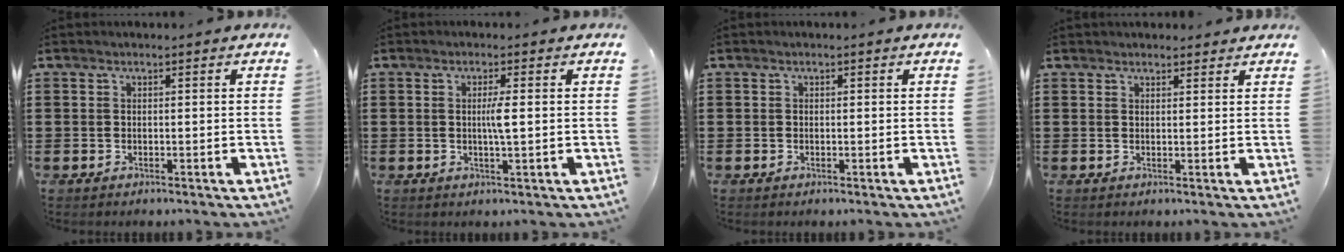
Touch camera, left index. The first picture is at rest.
{"total": 2.7, "force": [0.2, 0.1, 2.7], "torque": [-0.053, -0.005, 0.001]}
{"total": 0.0}
{"total": 1.7, "force": [1.6, 0.4, 0.2], "torque": [-0.006, 0.003, 0.032]}